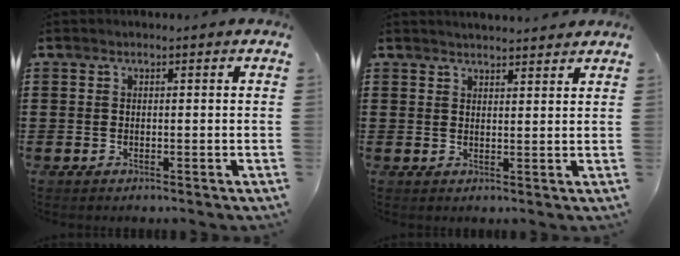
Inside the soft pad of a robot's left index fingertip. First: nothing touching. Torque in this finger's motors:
{"motor_torque": [0.19, 0.07, 0.01, 0.03]}